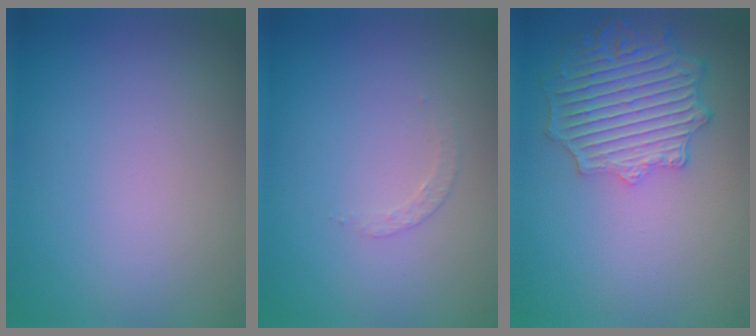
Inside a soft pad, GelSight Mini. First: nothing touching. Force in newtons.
{"total": 1.1, "press": 1.1, "slide": 0.3}
{"total": 6.3, "press": 5.2, "slide": 3.6}